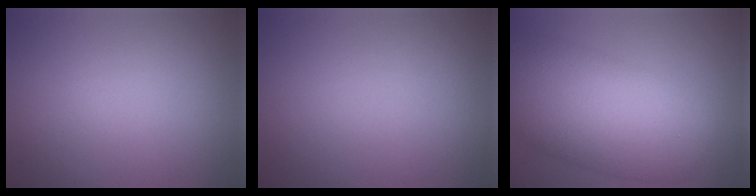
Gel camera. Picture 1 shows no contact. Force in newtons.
{"total": 0.0}
{"total": 10.2, "press": 10.2, "slide": 0.2}